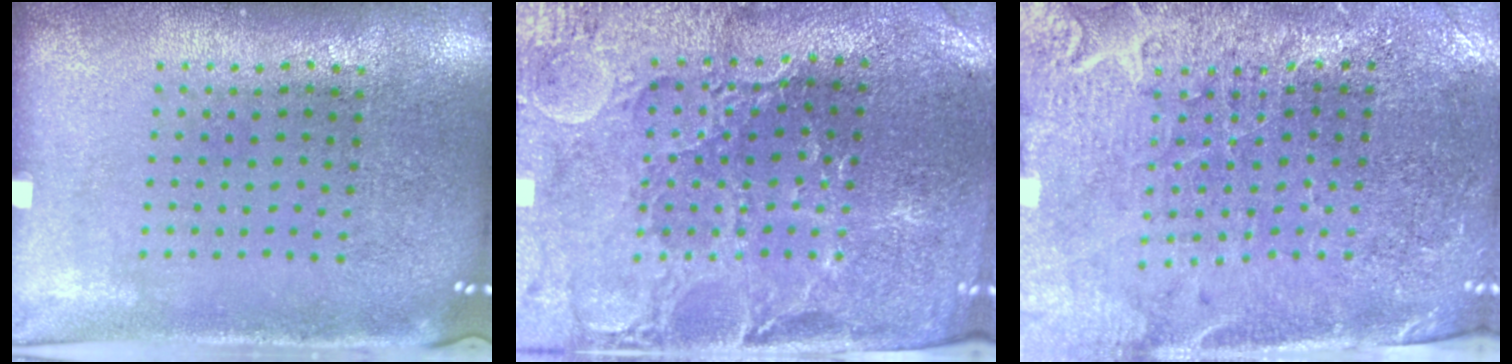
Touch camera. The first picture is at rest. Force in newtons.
{"total": 1.9, "press": 1.8, "slide": 0.5}
{"total": 3.3, "press": 3.1, "slide": 1.1}